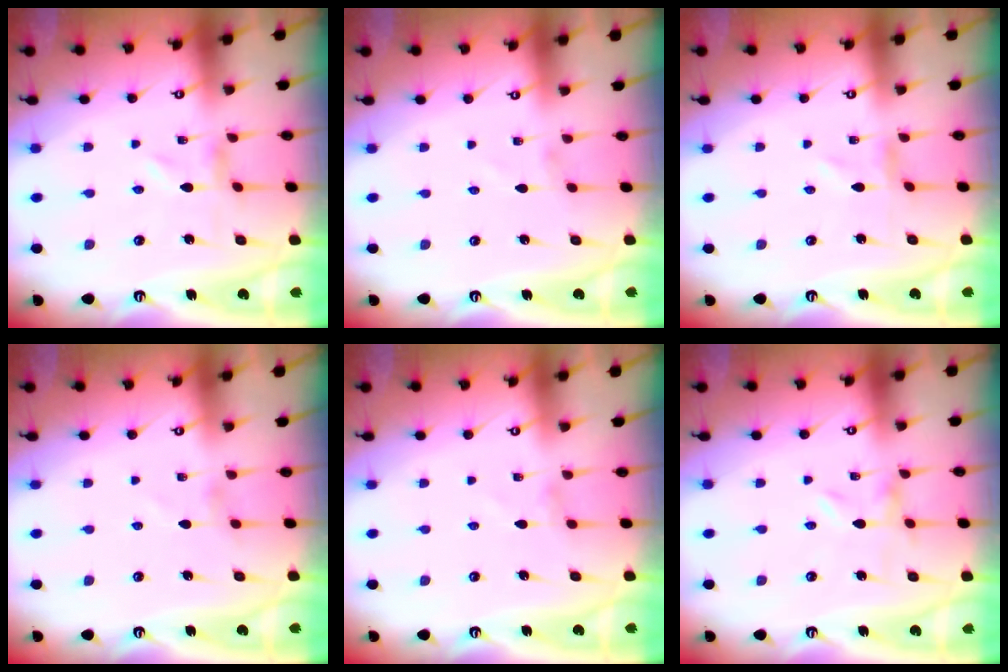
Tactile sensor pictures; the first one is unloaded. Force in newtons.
{"total": 1.5, "press": 1.5, "slide": 0.0}
{"total": 1.2, "press": 1.2, "slide": 0.2}
{"total": 0.6, "press": 0.5, "slide": 0.3}
{"total": 0.0}
{"total": 0.0}